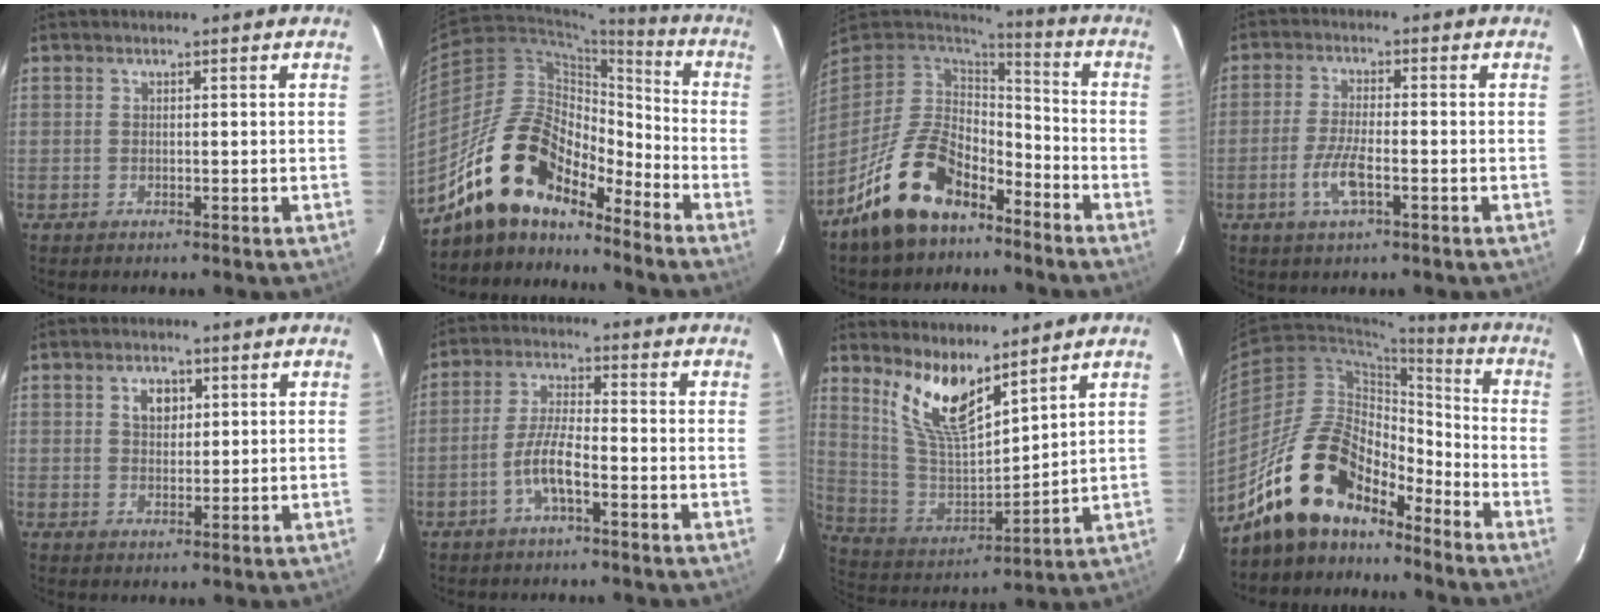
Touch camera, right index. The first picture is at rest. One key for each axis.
{"total": 17.1, "fx": -13.6, "fy": 6.7, "fz": 8.0, "tx": -0.147, "ty": 0.011, "tz": -0.253}
{"total": 16.6, "fx": -10.6, "fy": 8.7, "fz": 9.3, "tx": -0.195, "ty": 0.003, "tz": -0.176}
{"total": 5.8, "fx": -2.4, "fy": 1.4, "fz": 5.1, "tx": -0.109, "ty": -0.003, "tz": -0.048}
{"total": 3.6, "fx": 1.4, "fy": 2.5, "fz": 2.1, "tx": -0.032, "ty": 0.008, "tz": 0.025}
{"total": 6.0, "fx": -3.0, "fy": 1.1, "fz": 5.0, "tx": -0.109, "ty": 0.007, "tz": -0.055}
{"total": 13.1, "fx": 9.3, "fy": 4.0, "fz": 8.3, "tx": -0.164, "ty": -0.012, "tz": 0.193}
{"total": 17.2, "fx": -13.5, "fy": 7.3, "fz": 7.6, "tx": -0.144, "ty": 0.019, "tz": -0.241}